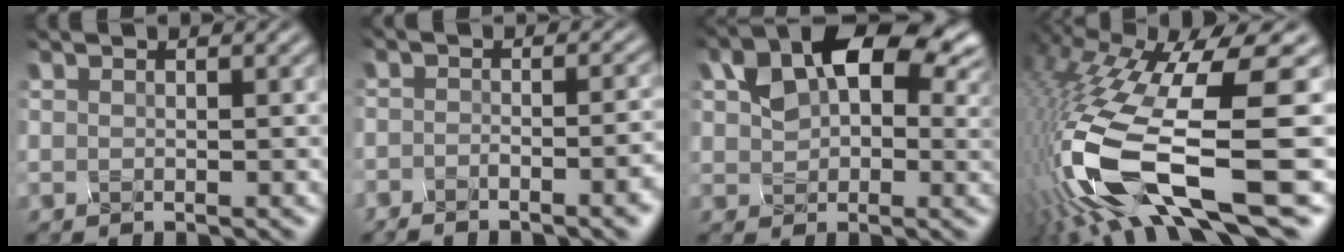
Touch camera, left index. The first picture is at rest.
{"total": 4.5, "force": [-3.7, 0.8, 2.3], "torque": [-0.019, 0.001, -0.031]}
{"total": 7.1, "force": [2.1, 4.5, 5.1], "torque": [-0.105, 0.012, 0.053]}
{"total": 15.4, "force": [-4.5, 3.6, 14.3], "torque": [-0.318, -0.013, -0.044]}